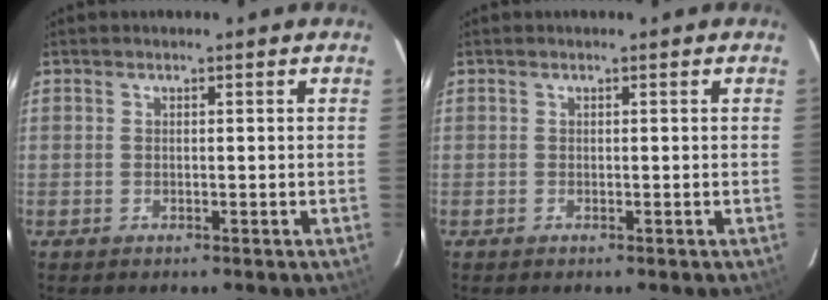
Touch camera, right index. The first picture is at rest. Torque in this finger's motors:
{"motor_torque": [0.13, 0.07, 0.12, 0.01]}